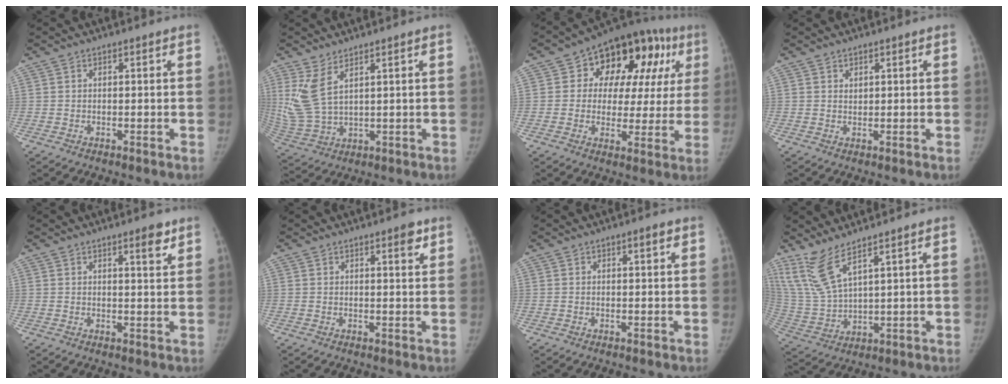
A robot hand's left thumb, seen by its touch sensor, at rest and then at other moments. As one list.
[{"total": 8.4, "force": [4.1, 3.4, 6.5], "torque": [-0.151, -0.019, 0.097]}, {"total": 19.5, "force": [6.7, 12.4, 13.5], "torque": [-0.113, 0.017, 0.082]}, {"total": 1.0, "force": [0.6, 0.6, 0.4], "torque": [0.004, -0.005, 0.010]}, {"total": 3.4, "force": [2.2, 0.7, 2.5], "torque": [-0.030, -0.015, 0.031]}, {"total": 2.6, "force": [1.5, 0.7, 2.0], "torque": [-0.021, -0.007, 0.019]}, {"total": 1.3, "force": [0.6, 0.4, 1.1], "torque": [-0.011, -0.001, 0.004]}, {"total": 9.0, "force": [6.6, 1.5, 5.9], "torque": [-0.139, -0.039, 0.159]}]